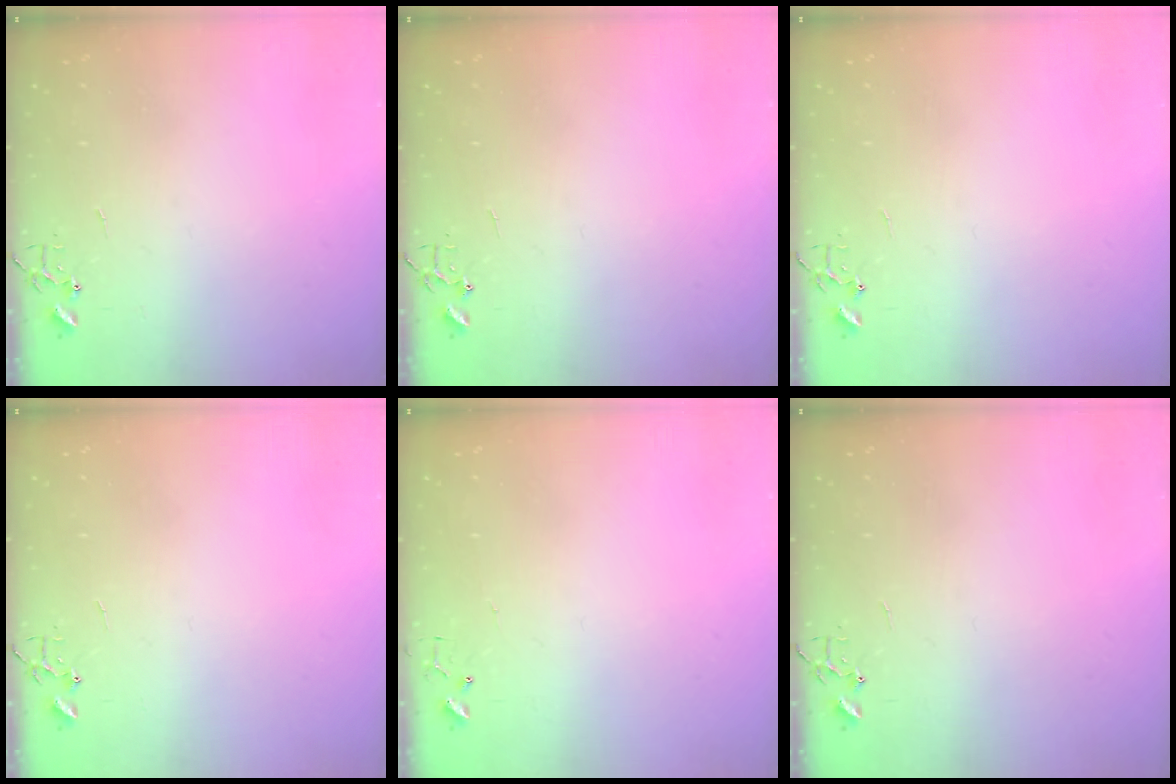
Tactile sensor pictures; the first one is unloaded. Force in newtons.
{"total": 0.0}
{"total": 0.0}
{"total": 0.0}
{"total": 3.8, "press": 3.8, "slide": 0.3}
{"total": 0.0}